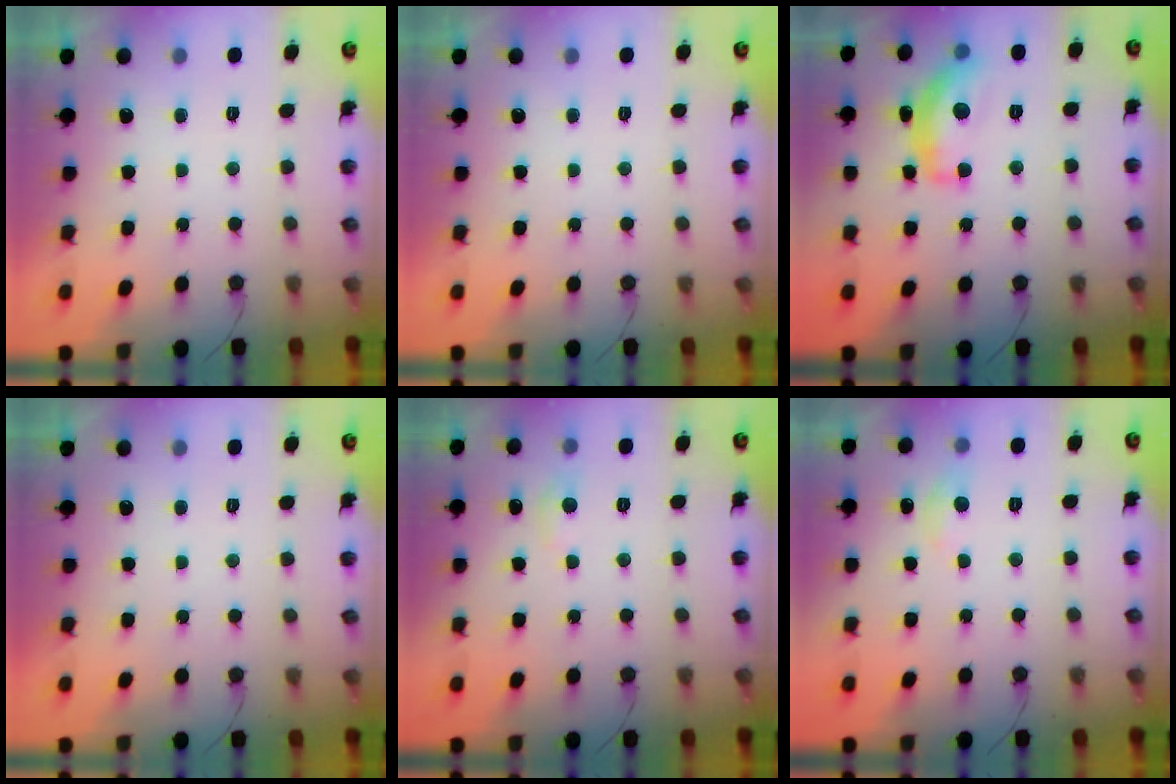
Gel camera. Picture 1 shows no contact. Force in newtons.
{"total": 0.0}
{"total": 14.5, "press": 14.5, "slide": 0.8}
{"total": 0.0}
{"total": 4.0, "press": 4.0, "slide": 0.5}
{"total": 6.2, "press": 6.1, "slide": 0.9}